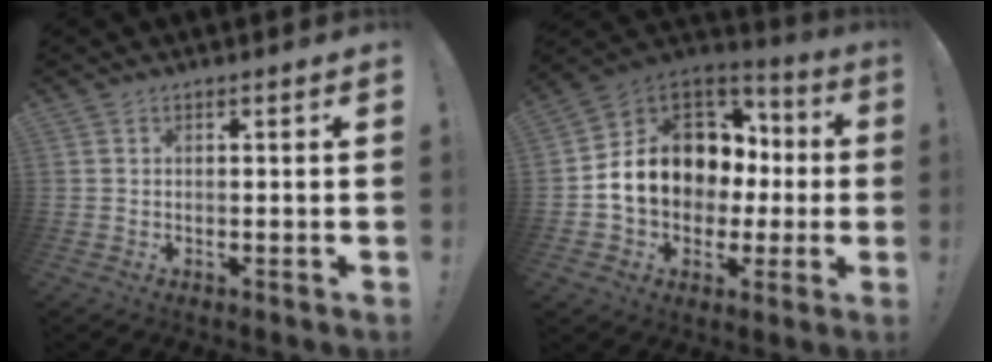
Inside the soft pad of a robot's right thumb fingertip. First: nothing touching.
{"total": 16.0, "force": [0.8, 13.0, 9.2], "torque": [-0.152, 0.004, 0.035]}